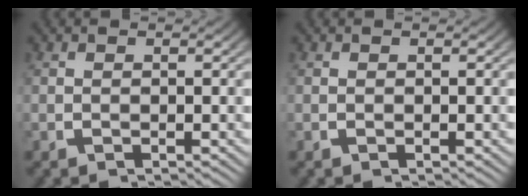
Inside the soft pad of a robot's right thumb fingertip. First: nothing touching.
{"total": 0.0}